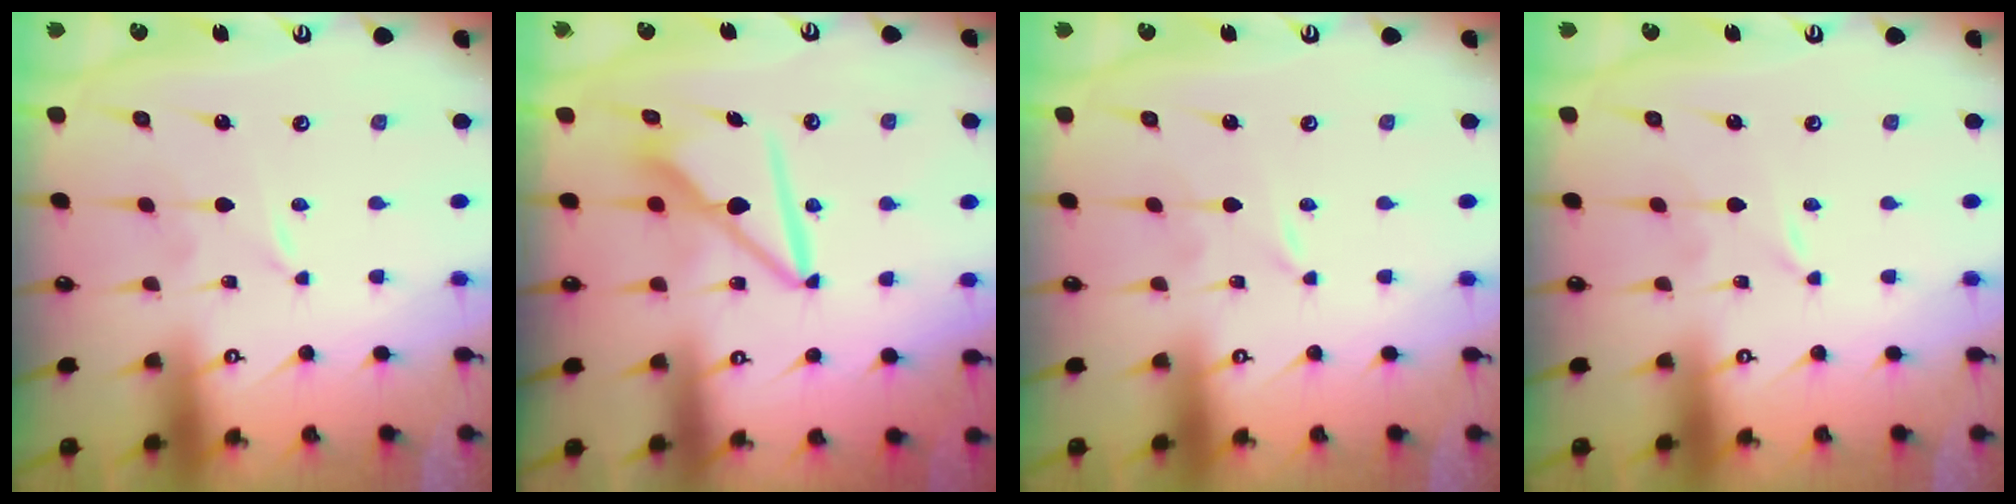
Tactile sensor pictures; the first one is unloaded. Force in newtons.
{"total": 8.6, "press": 8.5, "slide": 0.8}
{"total": 0.0}
{"total": 0.0}